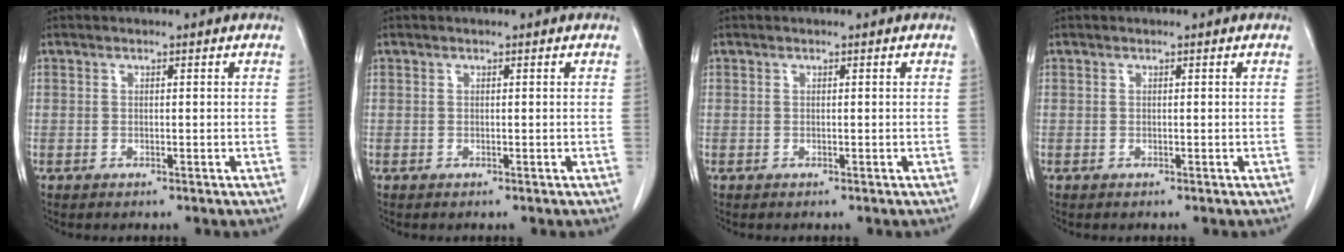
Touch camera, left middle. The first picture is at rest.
{"total": 0.0}
{"total": 0.0}
{"total": 0.0}